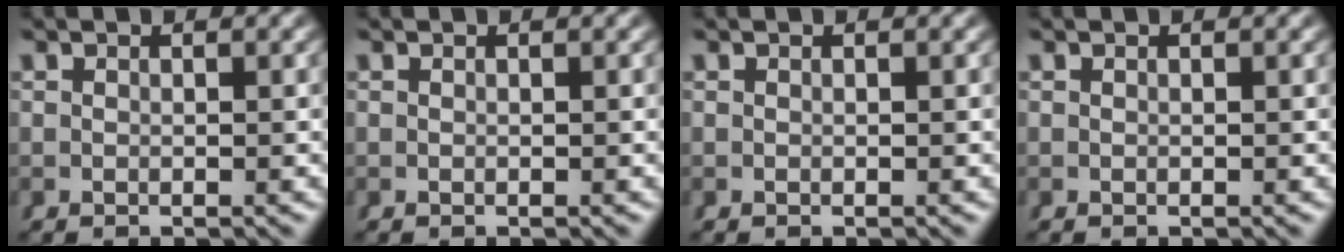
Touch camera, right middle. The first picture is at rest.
{"total": 0.0}
{"total": 0.0}
{"total": 1.6, "force": [-0.2, -1.5, -0.4], "torque": [0.018, -0.009, 0.006]}